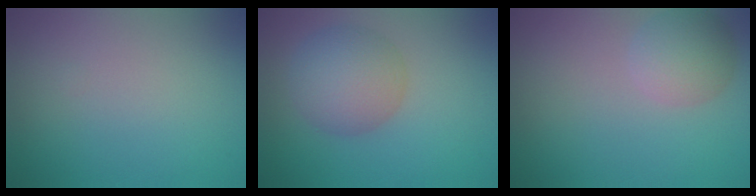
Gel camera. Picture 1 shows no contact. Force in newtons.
{"total": 5.0, "press": 5.0, "slide": 0.3}
{"total": 3.3, "press": 3.2, "slide": 0.3}